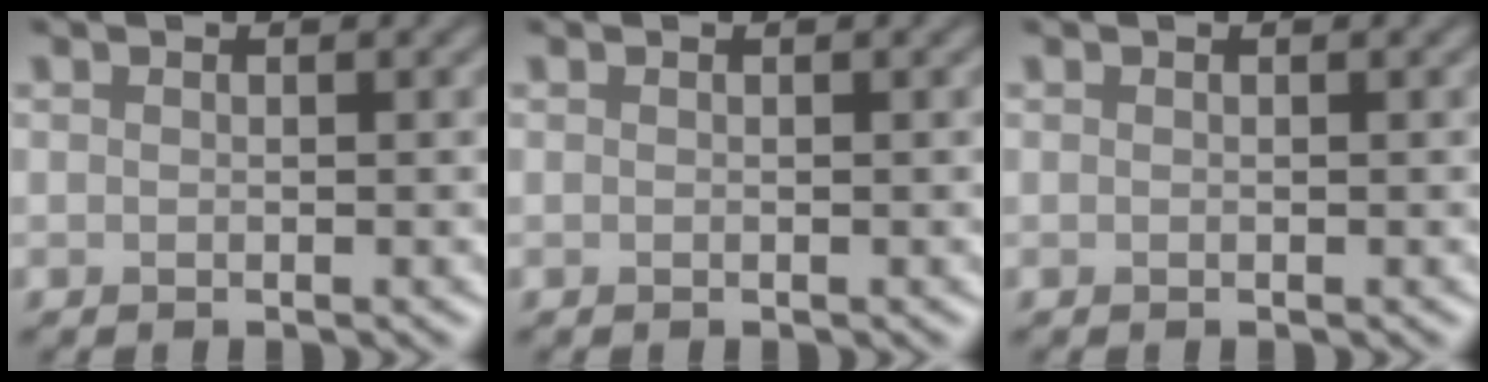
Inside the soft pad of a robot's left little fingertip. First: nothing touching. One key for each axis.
{"total": 0.0}
{"total": 0.0}